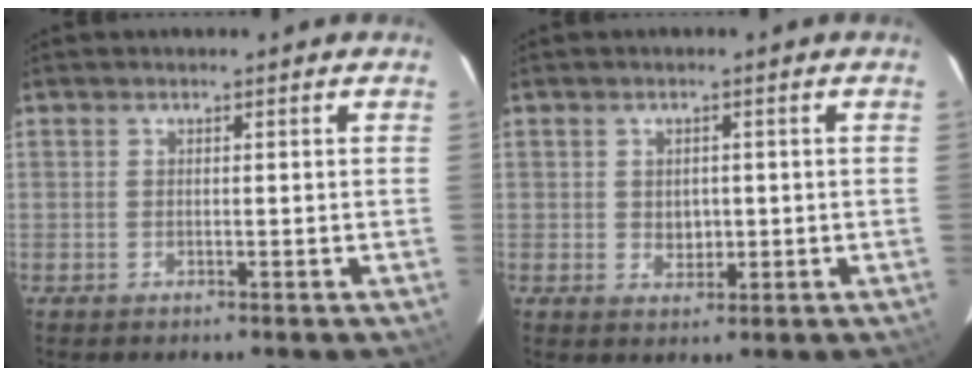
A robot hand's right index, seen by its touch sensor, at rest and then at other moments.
{"total": 2.9, "force": [-0.1, 2.5, 1.5], "torque": [-0.022, -0.001, 0.004]}